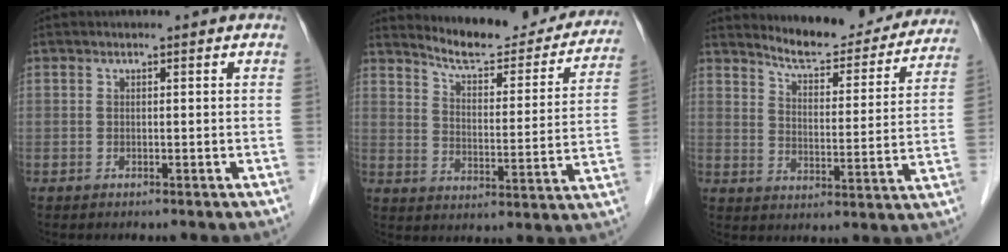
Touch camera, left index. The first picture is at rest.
{"total": 17.9, "force": [16.8, 3.6, 5.1], "torque": [-0.059, -0.037, 0.213]}
{"total": 16.1, "force": [15.1, 3.4, 4.3], "torque": [-0.046, -0.025, 0.188]}